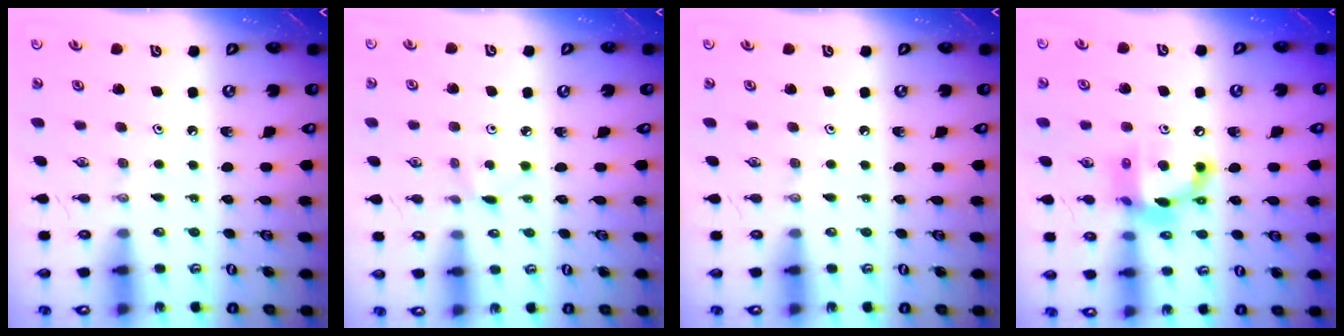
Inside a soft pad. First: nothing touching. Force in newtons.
{"total": 2.3, "press": 2.3, "slide": 0.3}
{"total": 0.0}
{"total": 13.7, "press": 13.7, "slide": 1.0}